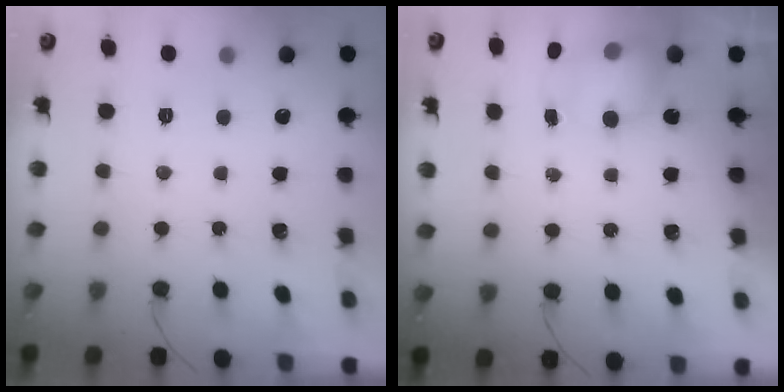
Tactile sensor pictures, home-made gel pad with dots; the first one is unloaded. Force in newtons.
{"total": 6.6, "press": 6.6, "slide": 0.6}